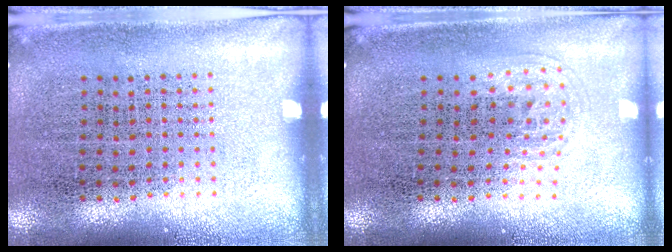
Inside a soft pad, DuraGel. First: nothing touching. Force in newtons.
{"total": 1.0, "press": 0.6, "slide": 0.8}